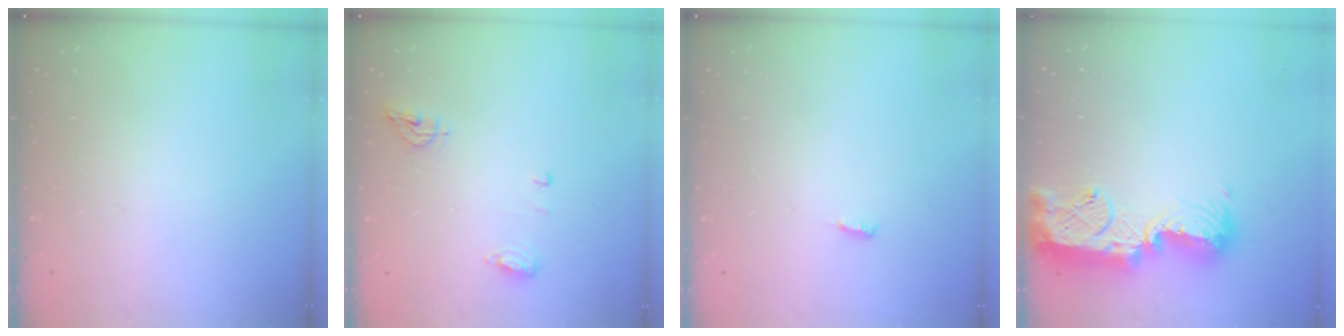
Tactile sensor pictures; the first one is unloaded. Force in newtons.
{"total": 6.8, "press": 6.6, "slide": 1.8}
{"total": 4.9, "press": 4.2, "slide": 2.5}
{"total": 15.4, "press": 15.3, "slide": 1.4}